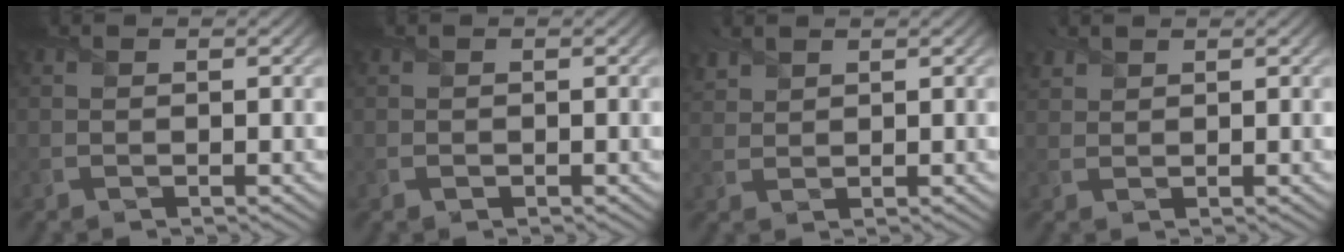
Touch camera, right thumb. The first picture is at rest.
{"total": 0.6, "force": [-0.2, 0.5, 0.2], "torque": [-0.002, -0.006, -0.005]}
{"total": 2.5, "force": [2.1, 1.0, 0.9], "torque": [-0.028, 0.008, 0.051]}
{"total": 1.6, "force": [1.5, 0.6, 0.3], "torque": [-0.013, 0.007, 0.036]}